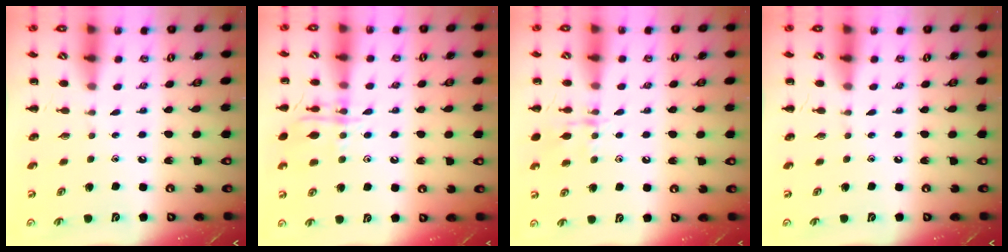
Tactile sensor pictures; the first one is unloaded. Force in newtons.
{"total": 12.5, "press": 12.5, "slide": 0.7}
{"total": 9.6, "press": 9.6, "slide": 0.7}
{"total": 0.0}